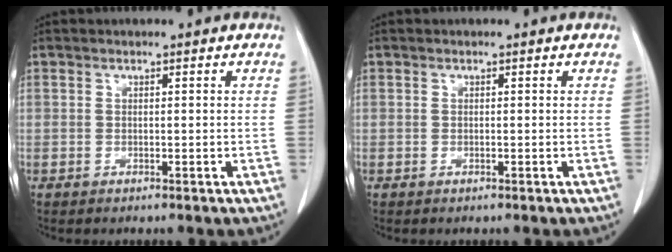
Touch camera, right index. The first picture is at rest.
{"total": 0.0}